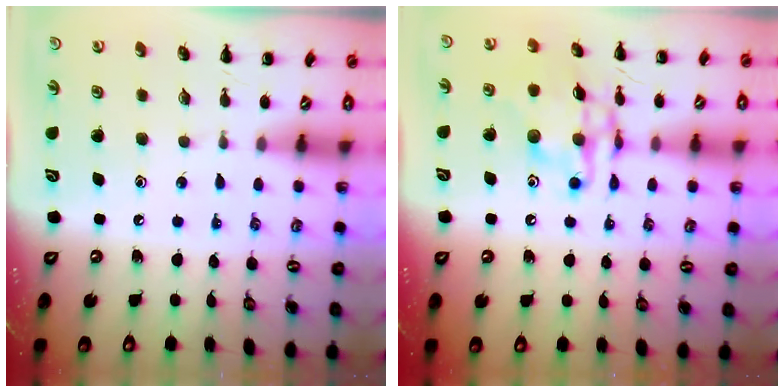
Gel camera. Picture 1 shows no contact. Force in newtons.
{"total": 14.6, "press": 14.5, "slide": 1.4}